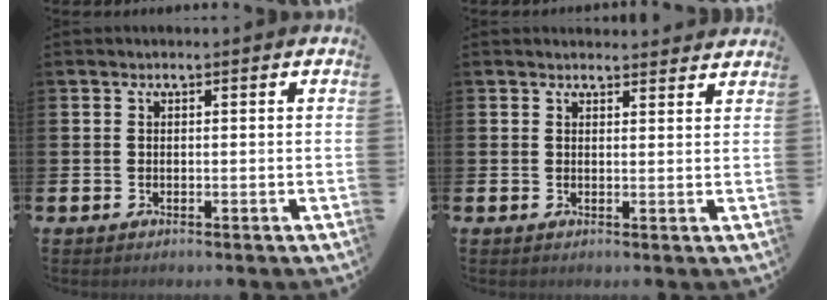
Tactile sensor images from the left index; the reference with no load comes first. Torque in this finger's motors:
{"motor_torque": [0.83, -1.07, 0.29, 0.00]}